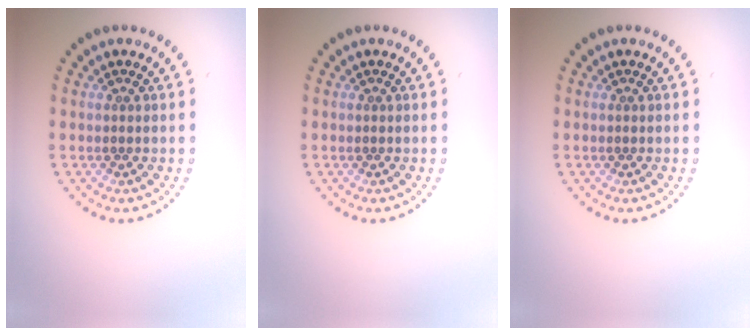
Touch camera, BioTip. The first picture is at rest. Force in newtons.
{"total": 0.0}
{"total": 0.0}